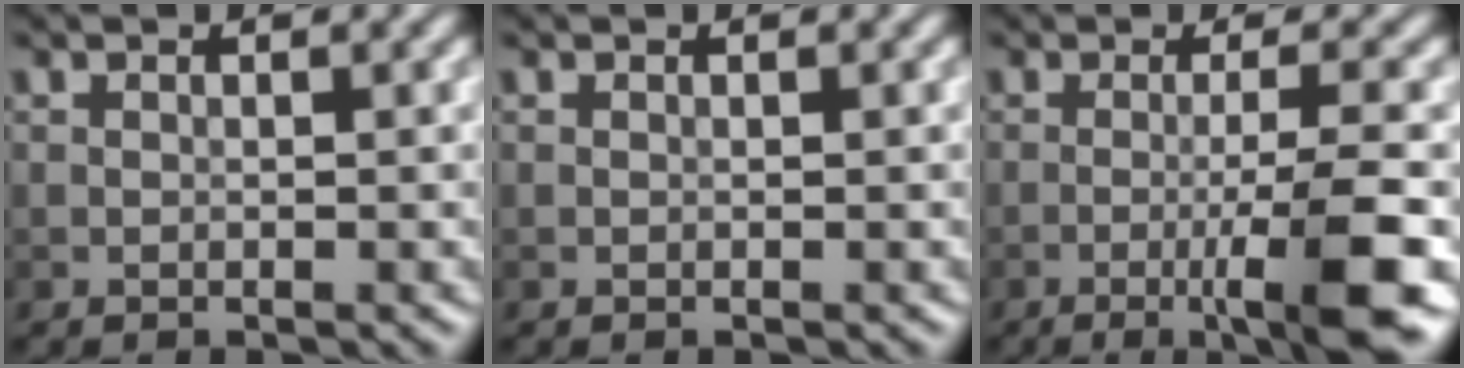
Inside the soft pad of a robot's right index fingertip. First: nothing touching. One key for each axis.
{"total": 0.0}
{"total": 7.0, "fx": -2.3, "fy": 1.0, "fz": 6.5, "tx": -0.092, "ty": 0.005, "tz": -0.043}